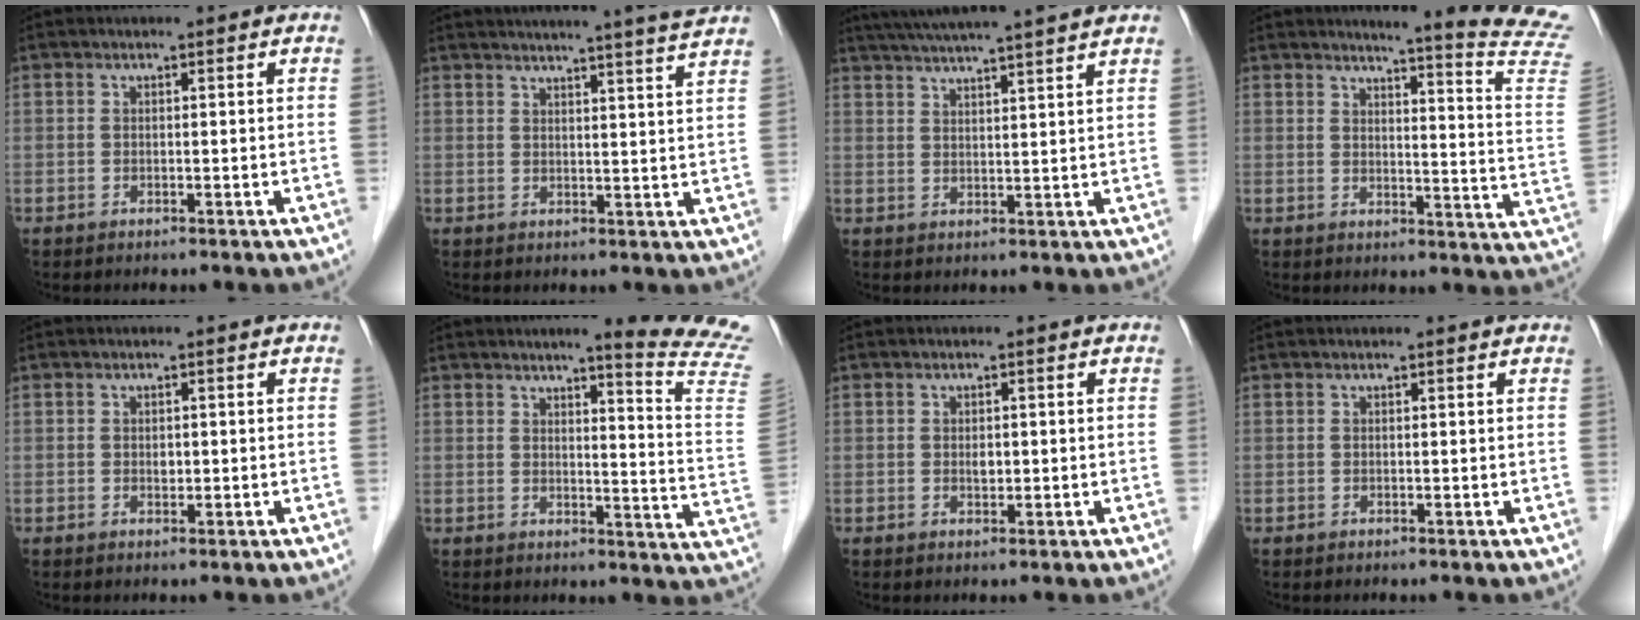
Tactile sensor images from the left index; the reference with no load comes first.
{"total": 14.4, "force": [13.2, -1.8, 5.4], "torque": [-0.087, -0.034, 0.154]}
{"total": 14.6, "force": [12.8, -1.0, 6.9], "torque": [-0.121, 0.017, 0.176]}
{"total": 15.9, "force": [14.8, -2.2, 5.2], "torque": [-0.069, -0.126, 0.153]}
{"total": 0.8, "force": [0.0, 0.6, 0.6], "torque": [-0.010, 0.001, 0.001]}
{"total": 13.8, "force": [12.3, -2.1, 5.8], "torque": [-0.074, -0.104, 0.125]}
{"total": 1.1, "force": [0.1, 0.7, 0.9], "torque": [-0.015, 0.000, 0.002]}
{"total": 1.5, "force": [1.5, 0.0, 0.3], "torque": [-0.012, 0.009, 0.014]}